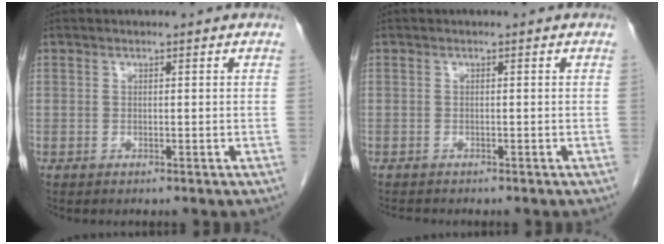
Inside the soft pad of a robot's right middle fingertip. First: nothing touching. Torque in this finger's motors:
{"motor_torque": [0.01, -0.01, -0.01, -0.01]}